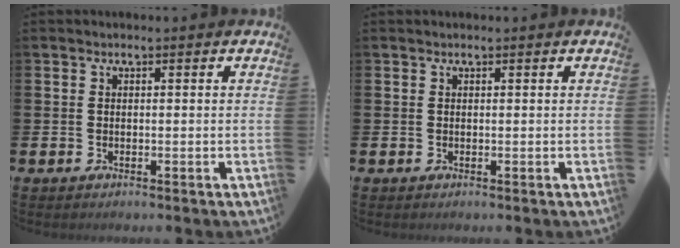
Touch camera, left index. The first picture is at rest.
{"total": 0.0}